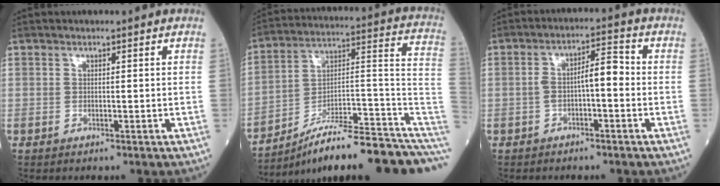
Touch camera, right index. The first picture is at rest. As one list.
[{"total": 22.6, "force": [-17.2, 3.5, 14.2], "torque": [-0.124, 0.049, -0.254]}, {"total": 4.8, "force": [-0.9, 1.2, 4.6], "torque": [-0.078, 0.024, -0.014]}]